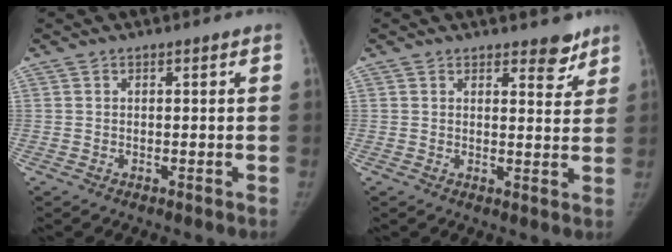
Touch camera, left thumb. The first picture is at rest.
{"total": 4.2, "force": [3.2, 1.9, 1.9], "torque": [0.002, -0.022, 0.041]}